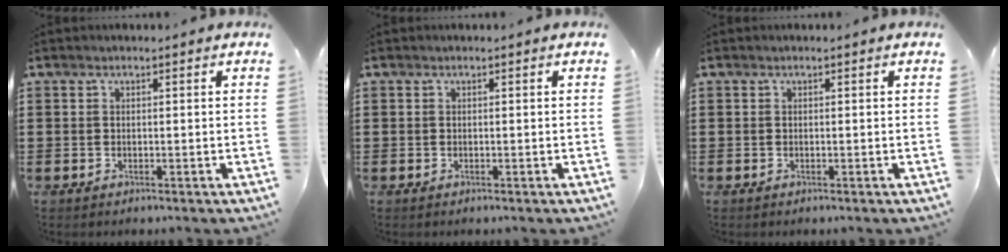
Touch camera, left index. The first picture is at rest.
{"total": 0.0}
{"total": 0.0}